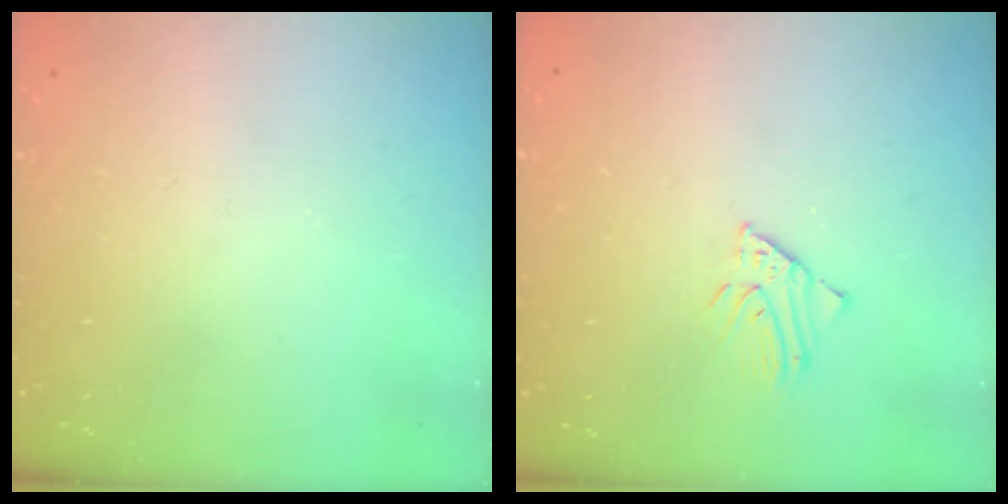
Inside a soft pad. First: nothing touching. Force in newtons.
{"total": 2.5, "press": 2.5, "slide": 0.2}